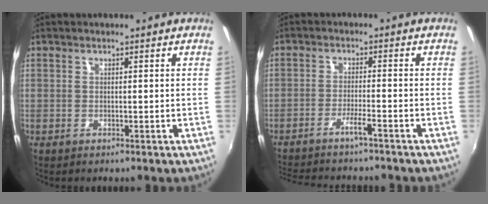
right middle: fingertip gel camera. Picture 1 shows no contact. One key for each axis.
{"total": 7.4, "fx": -6.6, "fy": -0.3, "fz": 3.4, "tx": -0.078, "ty": -0.004, "tz": -0.108}